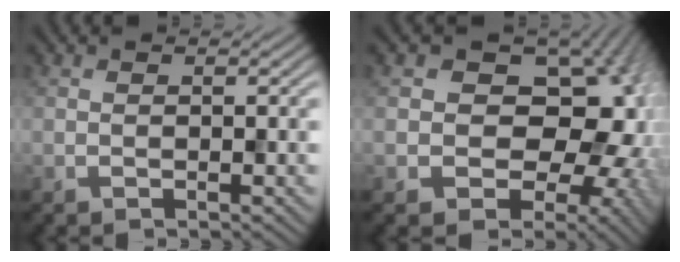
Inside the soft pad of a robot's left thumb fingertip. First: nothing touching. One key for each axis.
{"total": 15.9, "fx": -0.1, "fy": 12.2, "fz": 10.3, "tx": -0.136, "ty": -0.010, "tz": -0.018}